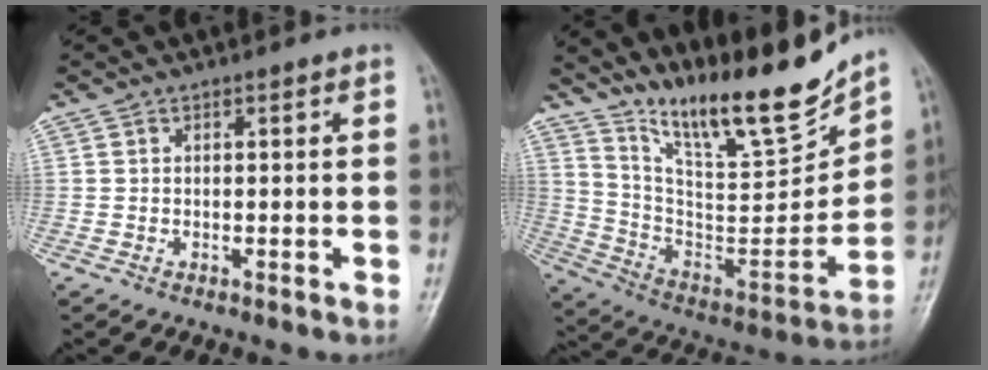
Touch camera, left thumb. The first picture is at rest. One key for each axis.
{"total": 21.1, "fx": 17.1, "fy": 3.9, "fz": 11.8, "tx": -0.151, "ty": -0.107, "tz": 0.302}